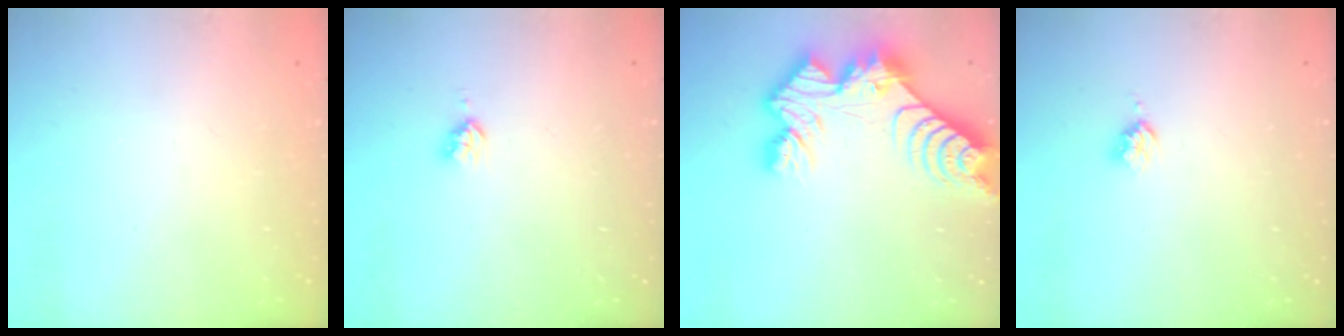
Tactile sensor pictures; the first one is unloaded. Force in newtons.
{"total": 3.7, "press": 3.7, "slide": 0.5}
{"total": 14.5, "press": 14.4, "slide": 1.2}
{"total": 2.5, "press": 2.5, "slide": 0.3}